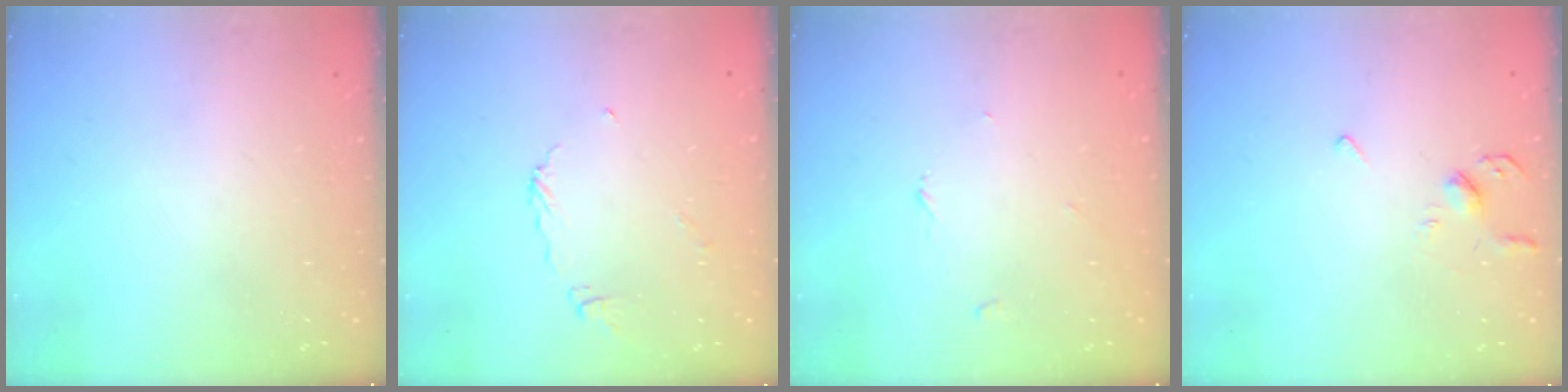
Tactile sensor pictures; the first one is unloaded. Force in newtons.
{"total": 6.3, "press": 6.3, "slide": 0.3}
{"total": 2.5, "press": 2.5, "slide": 0.3}
{"total": 3.5, "press": 3.4, "slide": 0.7}